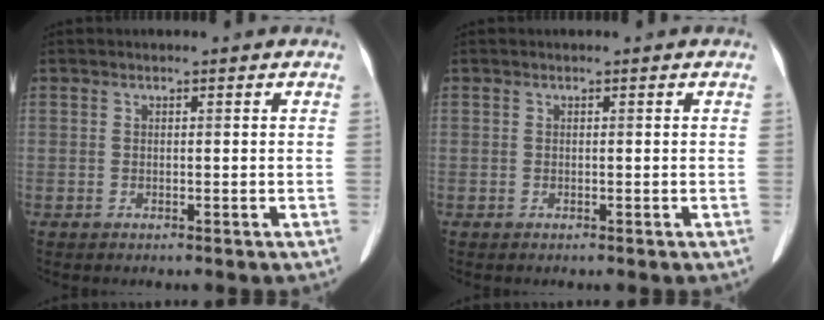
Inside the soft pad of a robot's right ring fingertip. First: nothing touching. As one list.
[{"total": 0.0}]